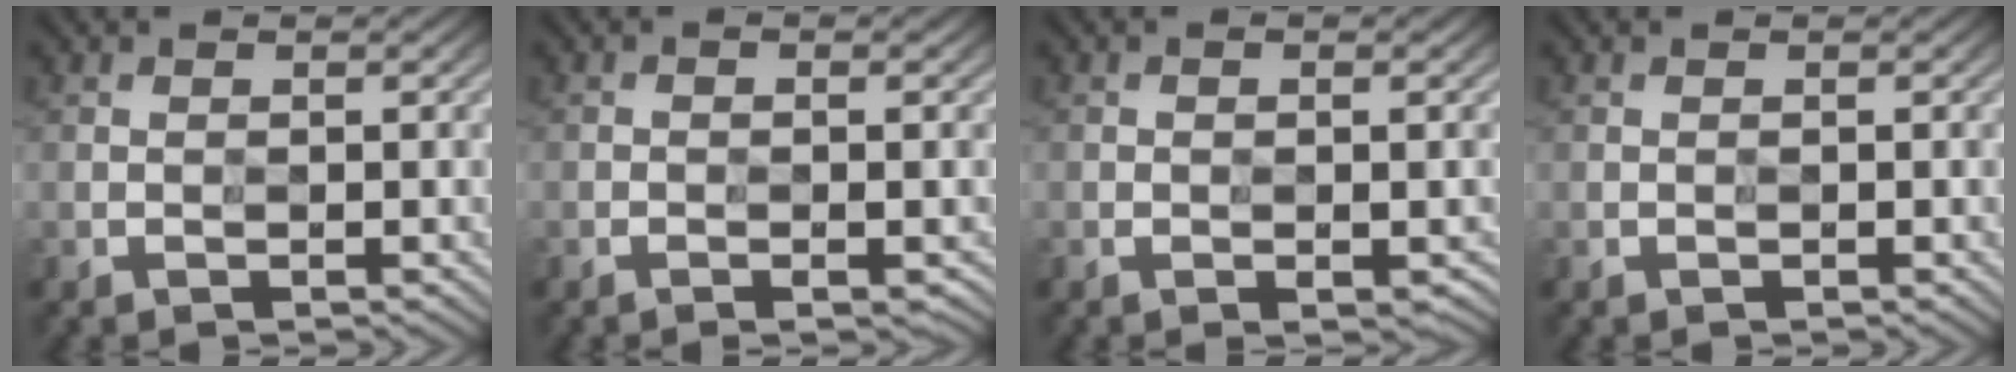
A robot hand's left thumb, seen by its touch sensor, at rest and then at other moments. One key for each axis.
{"total": 2.1, "fx": -1.1, "fy": 0.3, "fz": 1.8, "tx": -0.027, "ty": -0.003, "tz": -0.017}
{"total": 1.7, "fx": -0.7, "fy": 0.3, "fz": 1.5, "tx": -0.023, "ty": -0.003, "tz": -0.009}
{"total": 0.0}